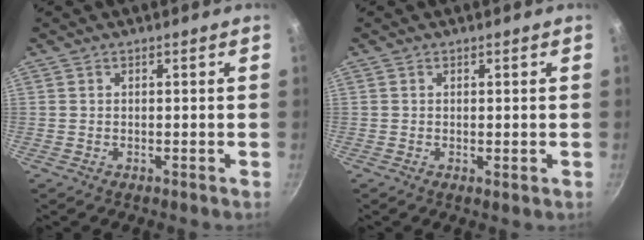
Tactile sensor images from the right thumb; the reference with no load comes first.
{"total": 0.7, "force": [0.0, 0.2, 0.7], "torque": [-0.011, -0.005, -0.001]}